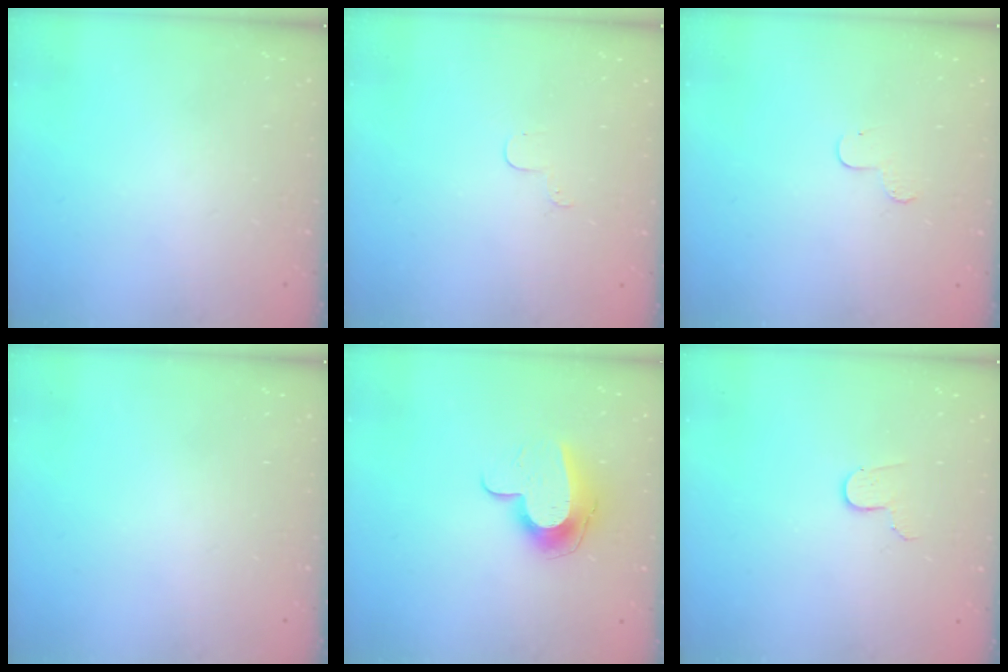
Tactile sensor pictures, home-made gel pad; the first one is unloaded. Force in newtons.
{"total": 3.7, "press": 3.7, "slide": 0.4}
{"total": 4.6, "press": 4.6, "slide": 0.4}
{"total": 0.0}
{"total": 10.8, "press": 10.8, "slide": 0.5}
{"total": 3.4, "press": 3.4, "slide": 0.3}